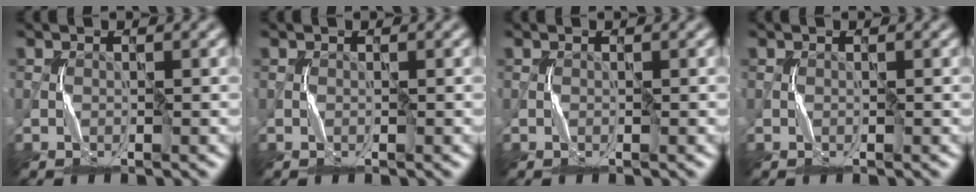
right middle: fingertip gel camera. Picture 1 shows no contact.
{"total": 0.0}
{"total": 0.0}
{"total": 0.0}